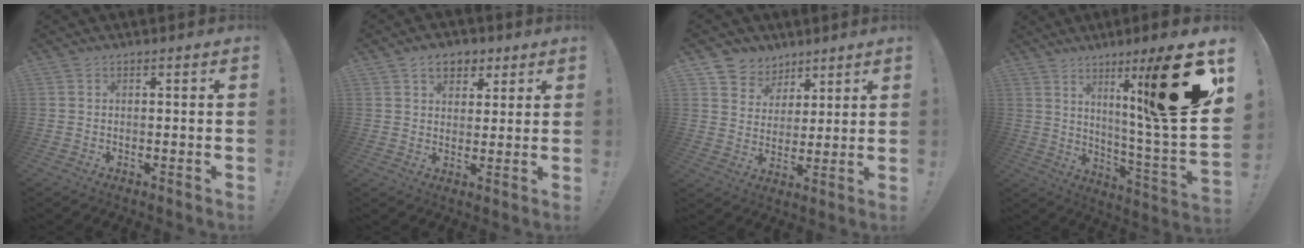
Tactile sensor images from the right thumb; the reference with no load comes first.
{"total": 7.1, "force": [3.7, 5.2, 3.1], "torque": [-0.032, -0.013, 0.068]}
{"total": 7.4, "force": [4.3, 6.0, 0.3], "torque": [-0.010, -0.034, 0.088]}
{"total": 22.4, "force": [9.6, 0.3, 20.2], "torque": [-0.298, -0.076, 0.136]}